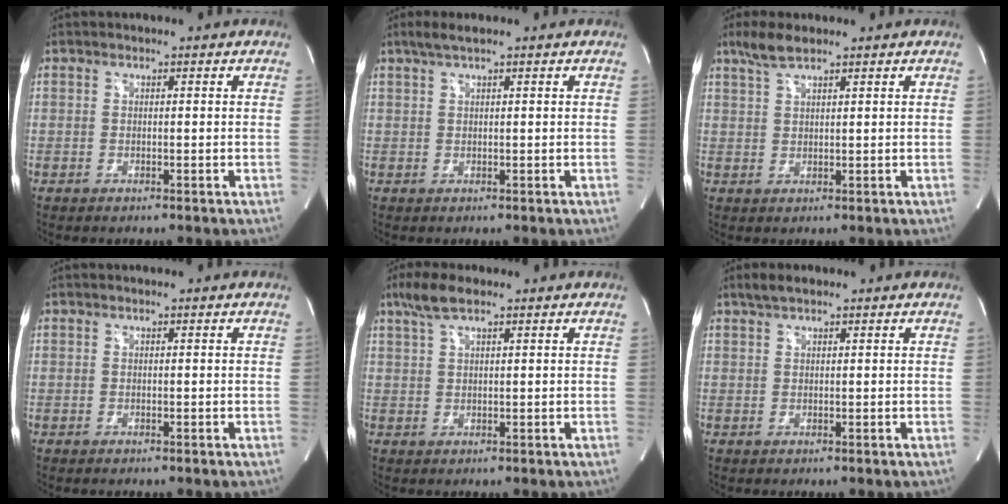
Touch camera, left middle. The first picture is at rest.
{"total": 2.2, "force": [1.6, 0.0, 1.6], "torque": [-0.040, 0.012, 0.032]}
{"total": 3.7, "force": [2.9, 0.6, 2.3], "torque": [-0.056, 0.010, 0.061]}
{"total": 0.0}
{"total": 4.5, "force": [3.1, 1.0, 3.1], "torque": [-0.072, 0.017, 0.062]}
{"total": 2.3, "force": [1.7, 0.7, 1.4], "torque": [-0.031, 0.015, 0.033]}